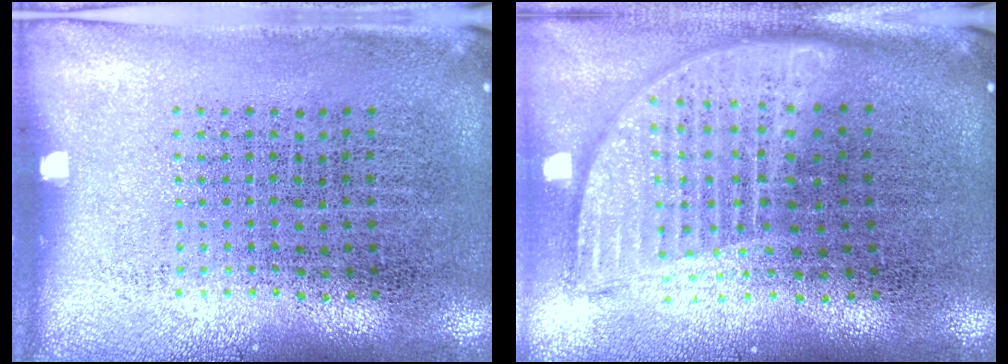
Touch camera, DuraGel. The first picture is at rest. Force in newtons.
{"total": 1.8, "press": 1.5, "slide": 1.0}